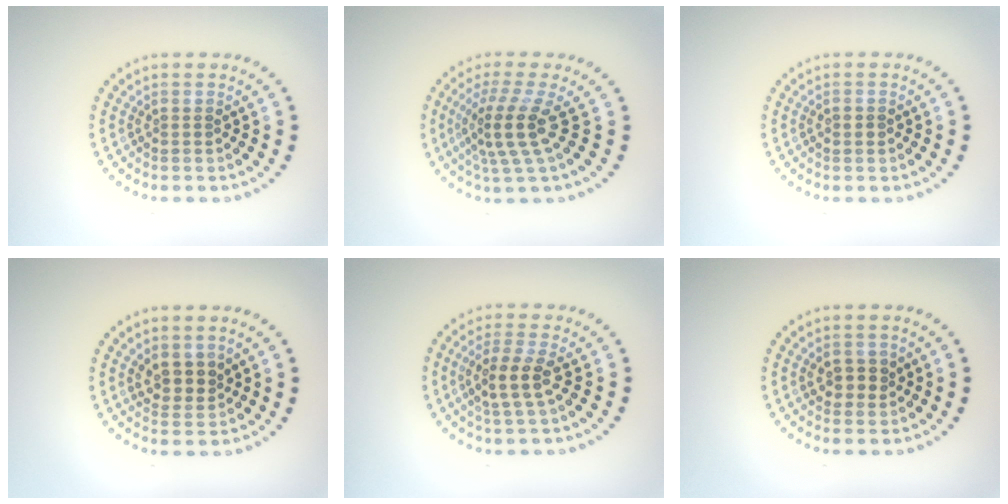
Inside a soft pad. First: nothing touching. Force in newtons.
{"total": 4.0, "press": 2.9, "slide": 2.8}
{"total": 1.1, "press": 1.1, "slide": 0.1}
{"total": 2.3, "press": 2.2, "slide": 0.9}
{"total": 3.1, "press": 2.9, "slide": 1.3}
{"total": 2.1, "press": 2.1, "slide": 0.6}